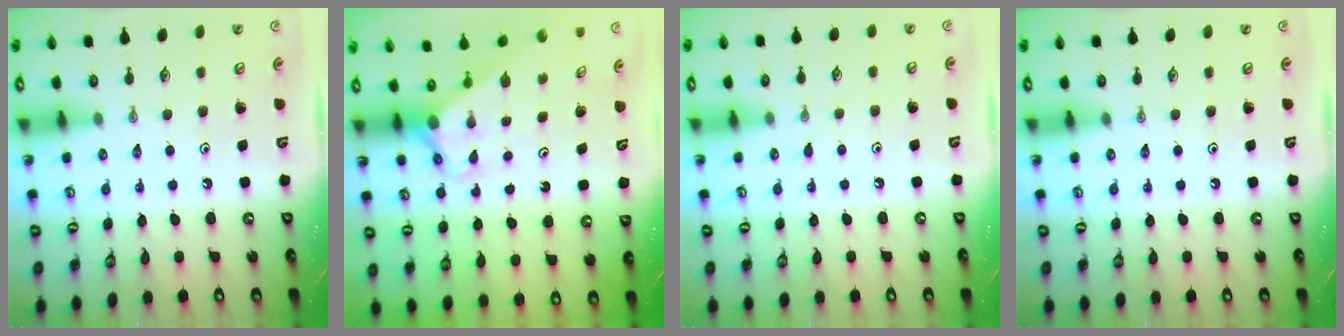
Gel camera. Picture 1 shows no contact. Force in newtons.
{"total": 2.9, "press": 2.9, "slide": 0.0}
{"total": 4.0, "press": 4.0, "slide": 0.6}
{"total": 0.0}